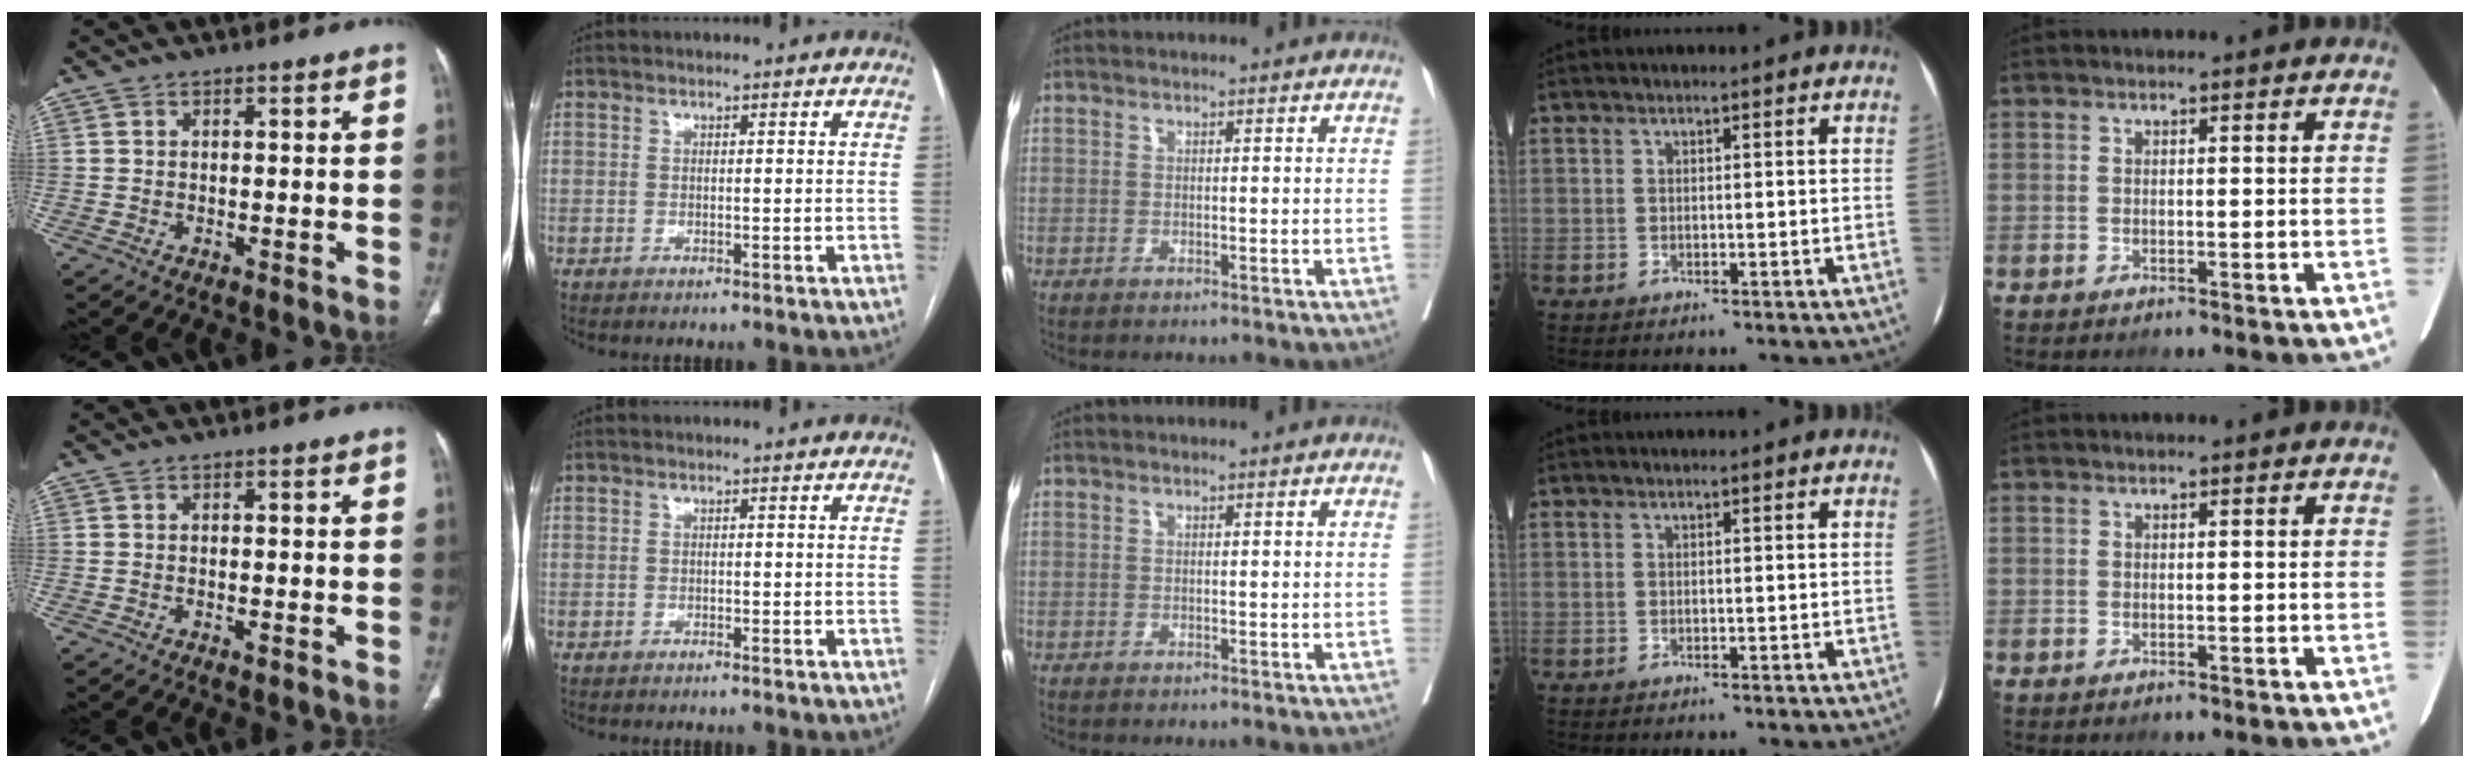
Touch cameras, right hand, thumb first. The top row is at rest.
{"thumb": {"total": 0.7, "force": [-0.4, 0.2, 0.5], "torque": [-0.010, -0.001, -0.008]}}